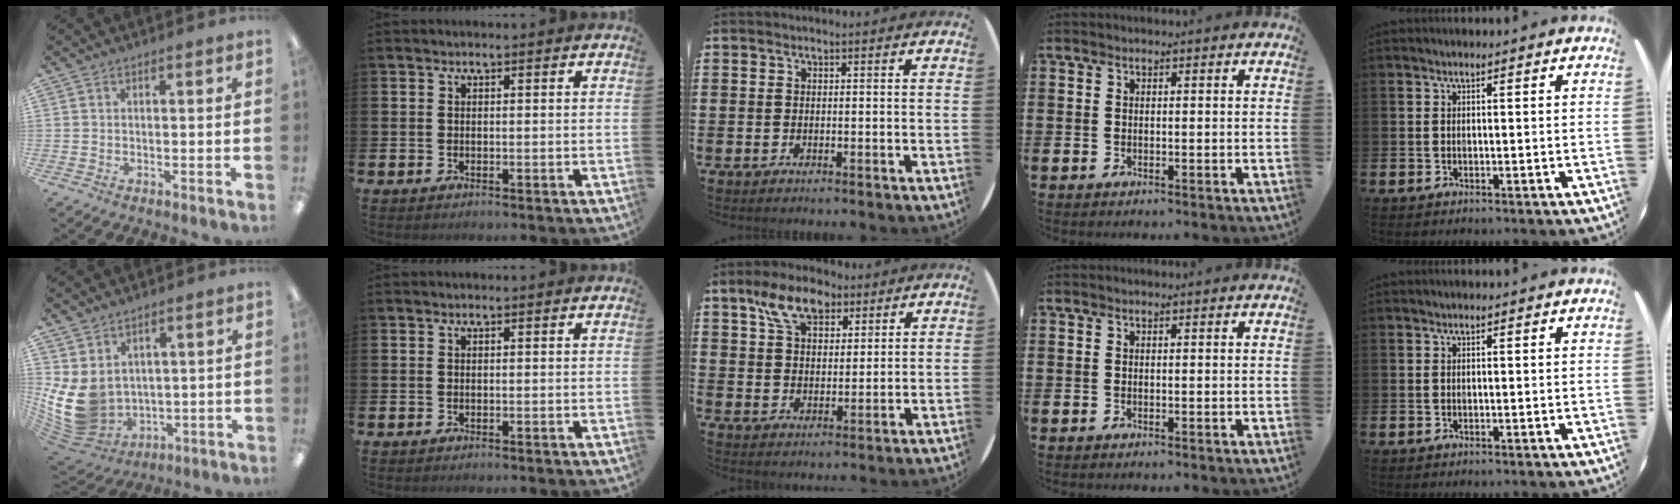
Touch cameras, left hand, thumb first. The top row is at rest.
{"thumb": {"total": 10.9, "force": [1.6, 8.9, 6.2], "torque": [-0.164, -0.028, 0.040]}, "middle": {"total": 8.0, "force": [5.2, 4.5, 4.1], "torque": [-0.075, 0.000, 0.093]}}